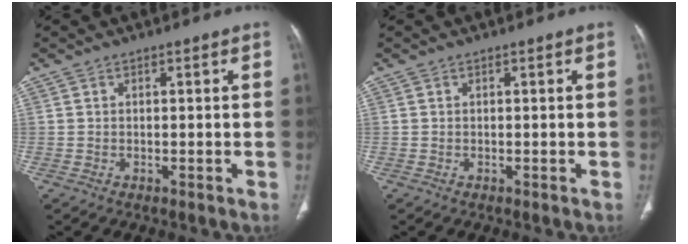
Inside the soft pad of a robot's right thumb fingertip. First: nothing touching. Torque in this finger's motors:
{"motor_torque": [0.00, 0.00, 0.00, 0.00, 0.00]}